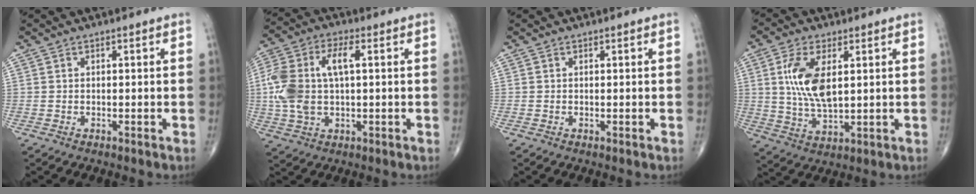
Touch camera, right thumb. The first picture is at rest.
{"total": 13.4, "force": [1.1, 6.9, 11.4], "torque": [-0.260, 0.021, 0.021]}
{"total": 0.0}
{"total": 10.6, "force": [2.4, 5.0, 9.1], "torque": [-0.183, -0.013, 0.051]}